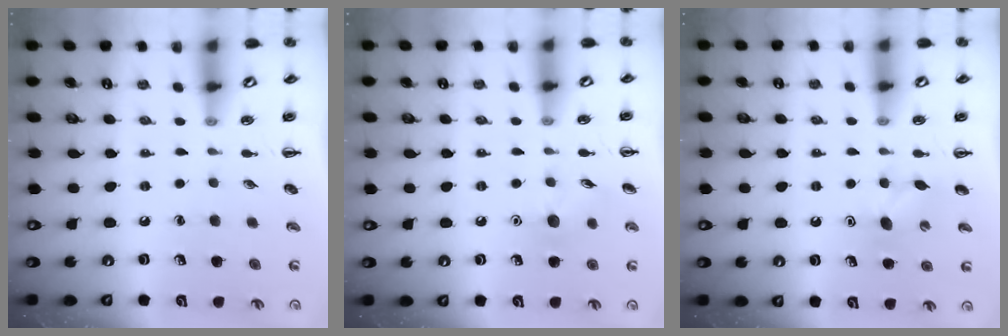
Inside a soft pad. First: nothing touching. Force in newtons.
{"total": 7.0, "press": 6.8, "slide": 1.6}
{"total": 6.0, "press": 5.7, "slide": 1.7}